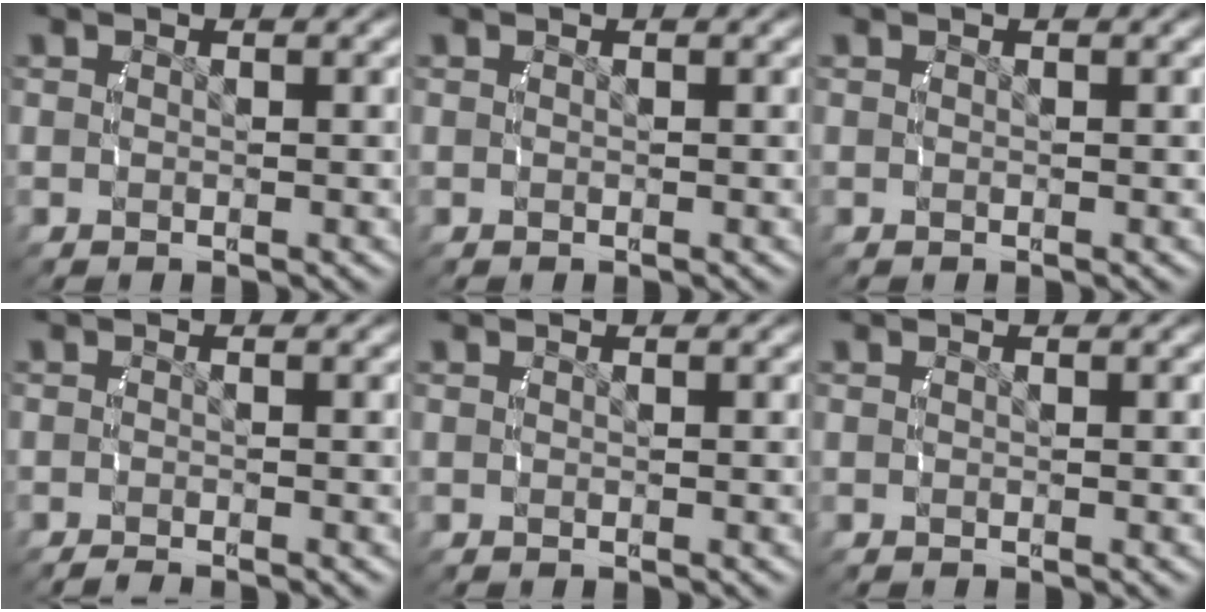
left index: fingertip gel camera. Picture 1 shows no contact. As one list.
[{"total": 0.0}, {"total": 0.0}, {"total": 1.2, "force": [-1.2, -0.1, 0.2], "torque": [-0.001, -0.004, -0.020]}, {"total": 0.0}, {"total": 0.0}]